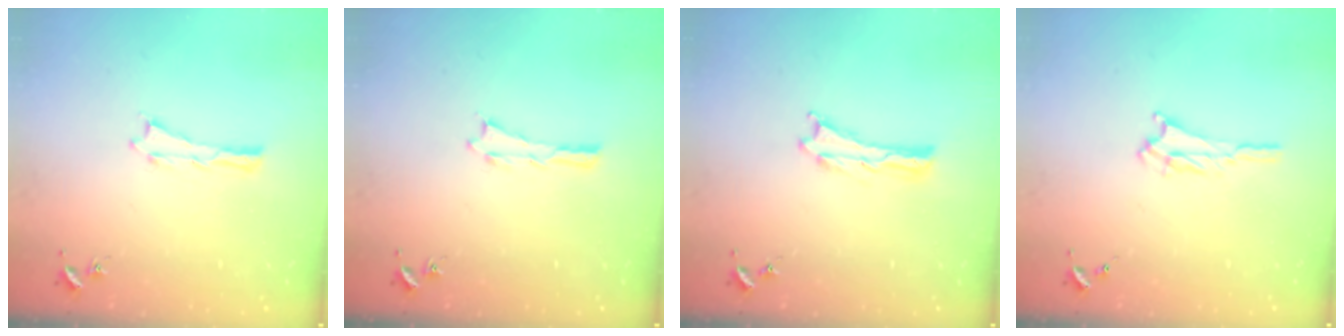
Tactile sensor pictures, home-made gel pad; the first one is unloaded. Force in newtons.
{"total": 0.0}
{"total": 0.0}
{"total": 1.7, "press": 1.6, "slide": 0.3}